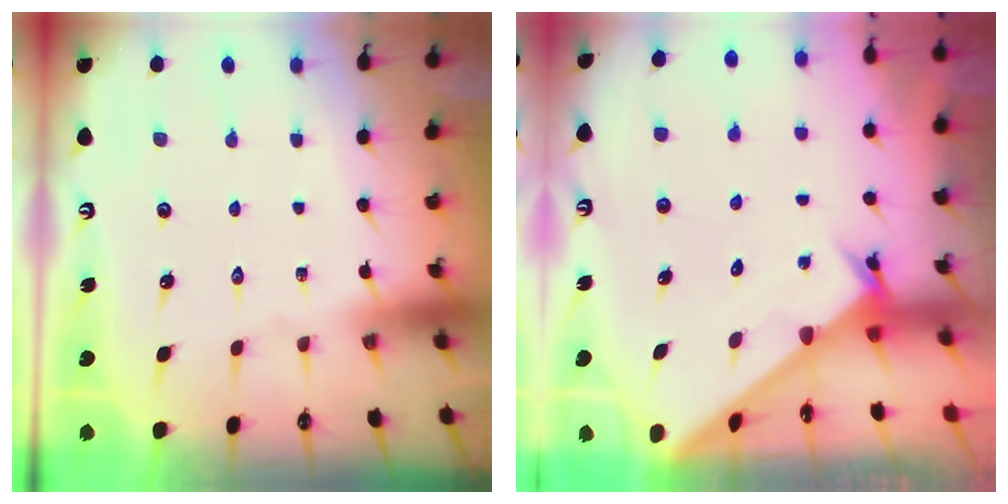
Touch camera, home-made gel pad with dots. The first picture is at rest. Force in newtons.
{"total": 2.5, "press": 2.5, "slide": 0.2}